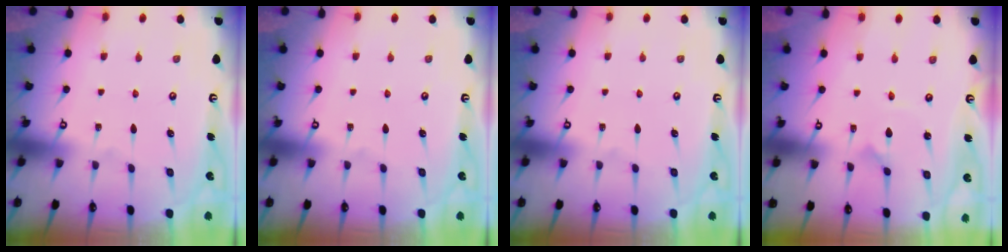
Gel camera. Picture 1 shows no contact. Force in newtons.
{"total": 0.0}
{"total": 0.0}
{"total": 0.9, "press": 0.9, "slide": 0.0}